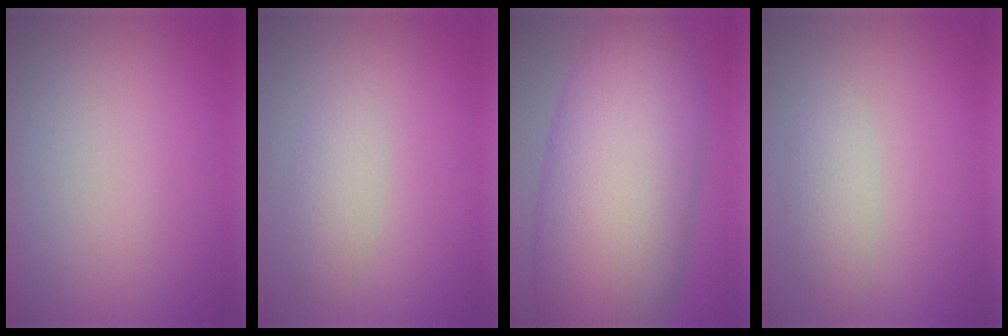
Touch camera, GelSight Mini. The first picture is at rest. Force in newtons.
{"total": 2.0, "press": 2.0, "slide": 0.1}
{"total": 14.4, "press": 14.4, "slide": 0.5}
{"total": 1.9, "press": 1.9, "slide": 0.0}